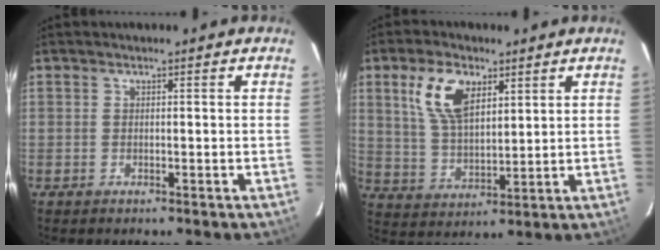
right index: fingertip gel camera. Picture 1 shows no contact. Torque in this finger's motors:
{"motor_torque": [1.04, 0.74, 0.38, 0.12]}